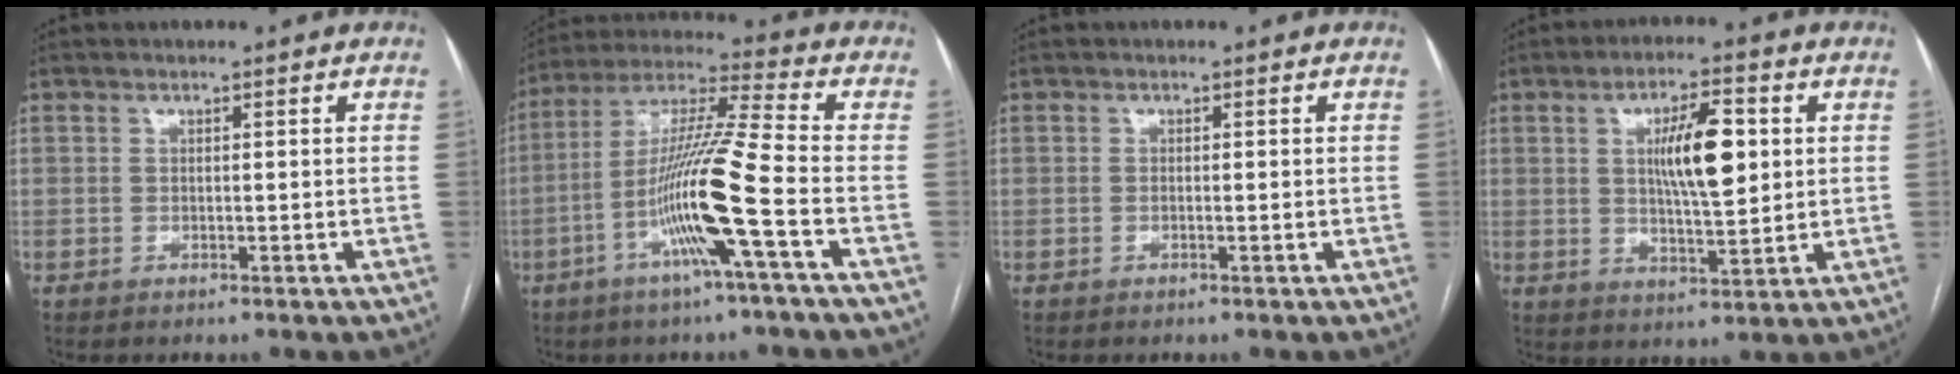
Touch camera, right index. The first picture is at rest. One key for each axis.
{"total": 14.5, "fx": -4.8, "fy": -1.3, "fz": 13.7, "tx": -0.264, "ty": -0.001, "tz": -0.097}
{"total": 0.5, "fx": -0.1, "fy": 0.1, "fz": 0.5, "tx": -0.010, "ty": -0.002, "tz": 0.000}
{"total": 9.6, "fx": 2.0, "fy": 2.3, "fz": 9.1, "tx": -0.157, "ty": 0.004, "tz": 0.035}